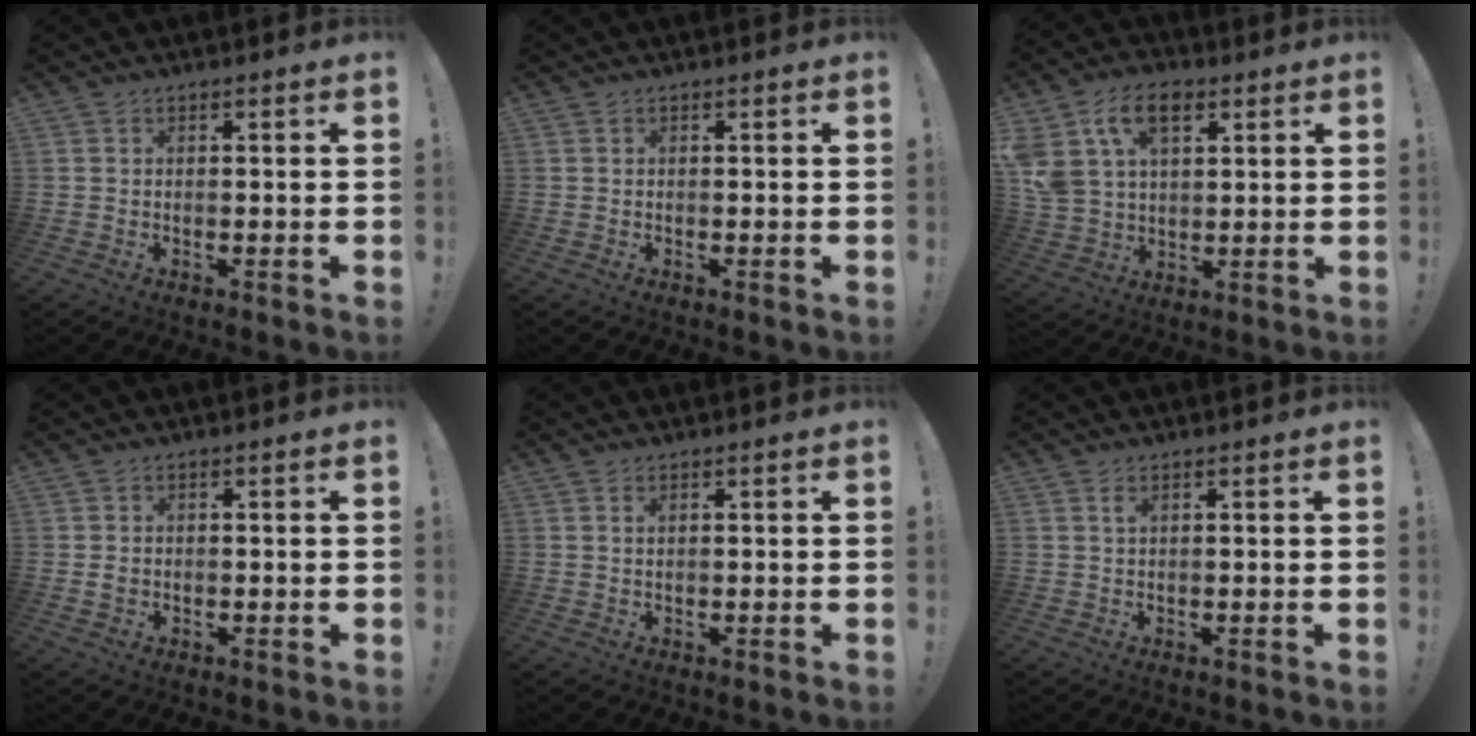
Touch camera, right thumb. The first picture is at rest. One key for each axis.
{"total": 0.0}
{"total": 14.8, "fx": 6.8, "fy": 9.5, "fz": 9.1, "tx": -0.169, "ty": -0.018, "tz": 0.125}
{"total": 1.3, "fx": -0.1, "fy": 1.2, "fz": 0.4, "tx": -0.016, "ty": 0.008, "tz": -0.001}
{"total": 0.8, "fx": 0.4, "fy": 0.3, "fz": 0.6, "tx": -0.004, "ty": -0.002, "tz": 0.005}
{"total": 1.0, "fx": 0.4, "fy": 0.2, "fz": 0.8, "tx": -0.011, "ty": -0.002, "tz": 0.005}